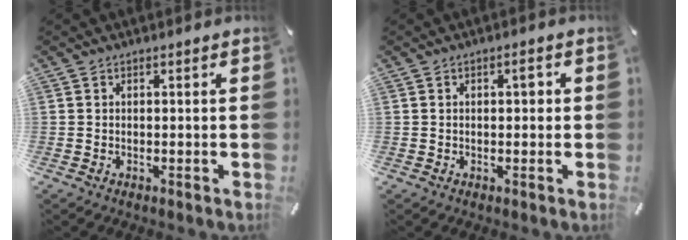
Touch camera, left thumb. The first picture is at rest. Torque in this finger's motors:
{"motor_torque": [0.01, -0.15, 0.17, 0.24, -0.01]}